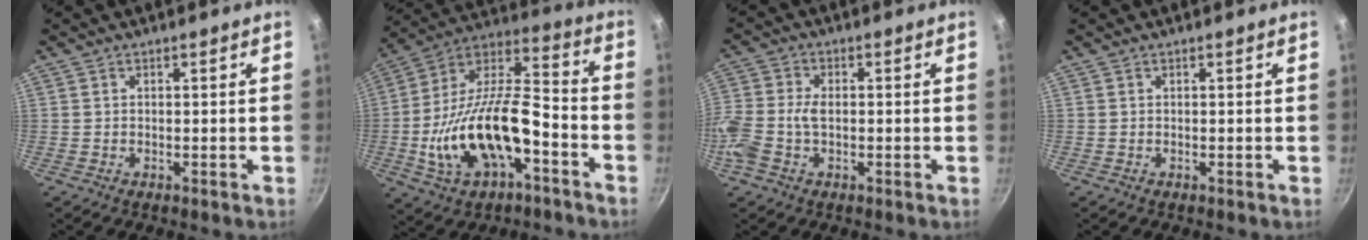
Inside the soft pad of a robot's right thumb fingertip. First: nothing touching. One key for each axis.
{"total": 22.5, "fx": -6.8, "fy": 11.0, "fz": 18.4, "tx": -0.331, "ty": 0.049, "tz": -0.127}
{"total": 9.2, "fx": -1.6, "fy": 6.2, "fz": 6.7, "tx": -0.147, "ty": 0.016, "tz": -0.047}
{"total": 0.0}